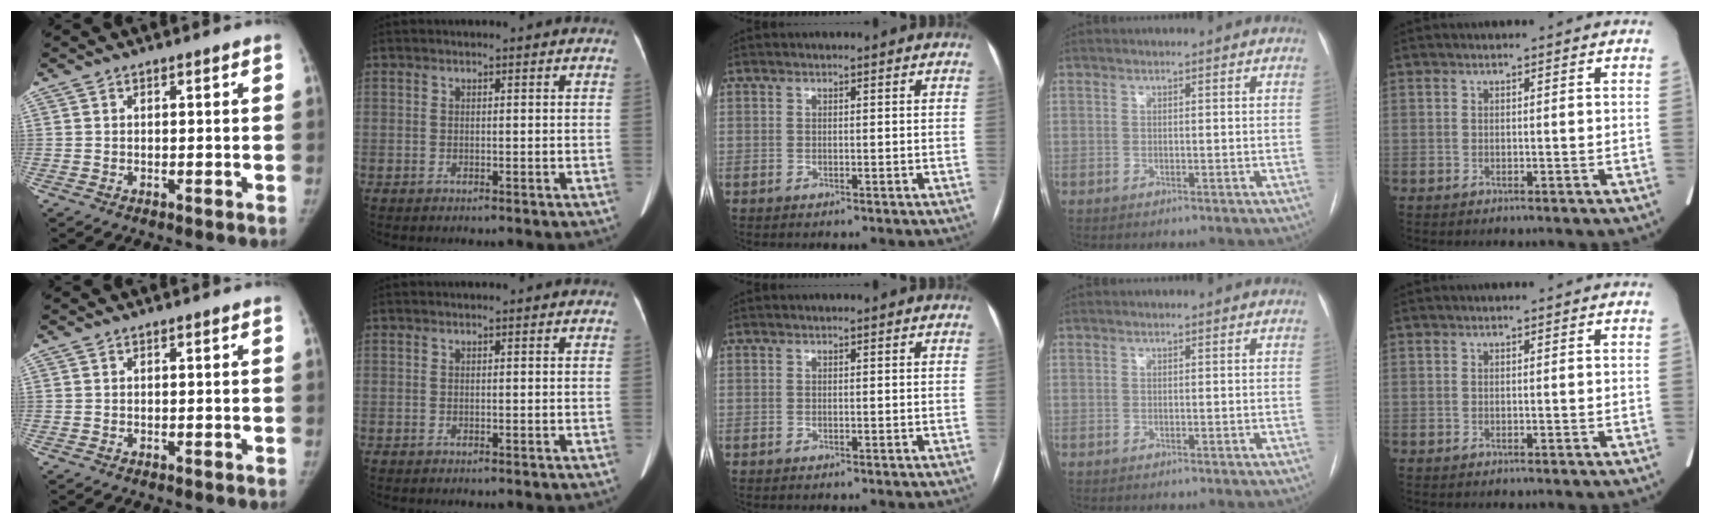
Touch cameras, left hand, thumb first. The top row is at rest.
{}